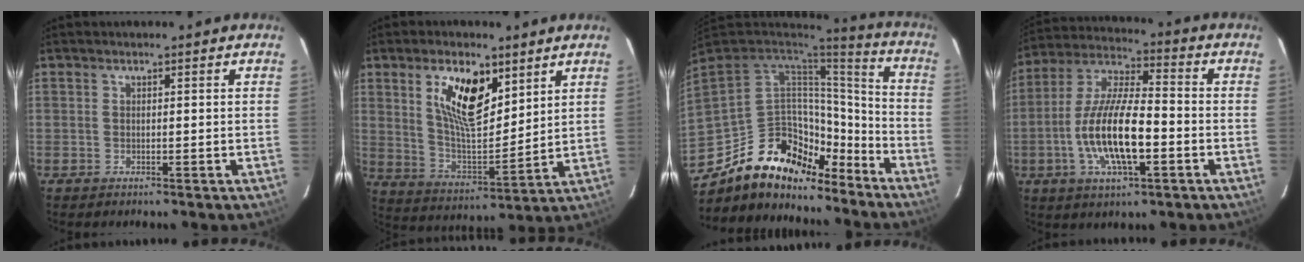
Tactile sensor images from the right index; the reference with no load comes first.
{"total": 13.6, "force": [6.7, 5.9, 10.3], "torque": [-0.186, 0.005, 0.135]}
{"total": 23.6, "force": [-15.9, 13.6, 10.9], "torque": [-0.230, 0.042, -0.239]}
{"total": 15.7, "force": [-4.3, 4.9, 14.3], "torque": [-0.288, -0.004, -0.080]}